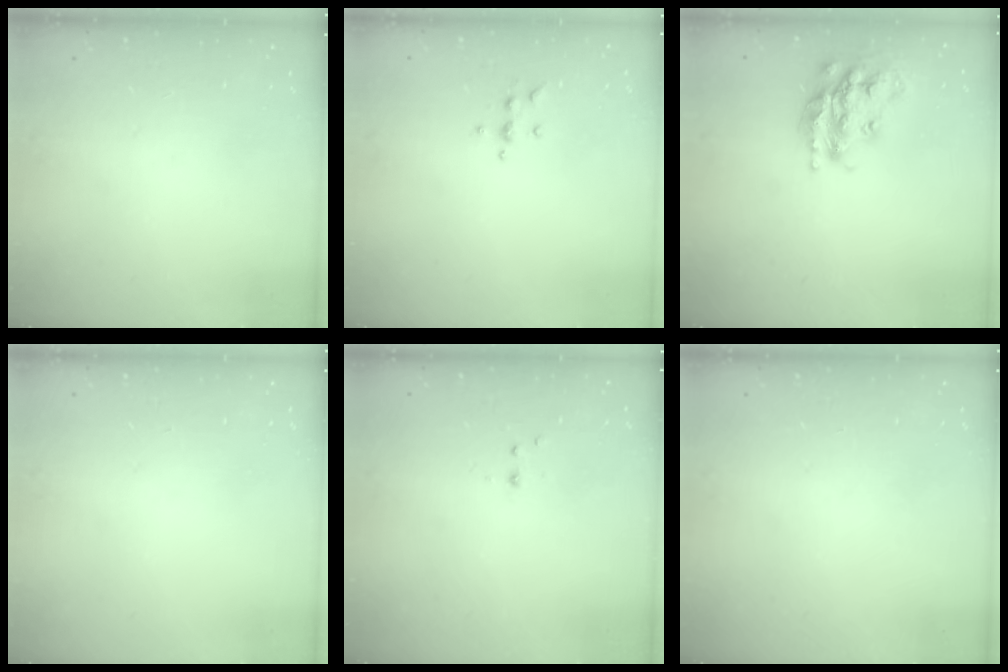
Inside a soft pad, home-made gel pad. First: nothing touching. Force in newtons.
{"total": 5.7, "press": 5.7, "slide": 0.5}
{"total": 18.3, "press": 18.3, "slide": 1.0}
{"total": 0.0}
{"total": 2.2, "press": 1.9, "slide": 1.2}
{"total": 0.0}